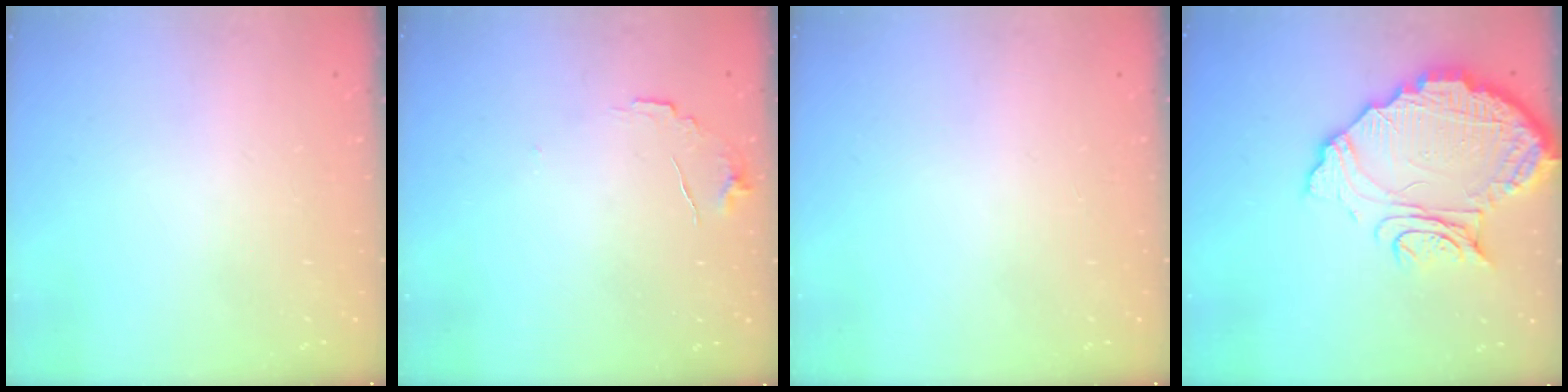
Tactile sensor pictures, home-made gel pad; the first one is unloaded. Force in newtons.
{"total": 6.3, "press": 6.2, "slide": 0.4}
{"total": 0.0}
{"total": 14.9, "press": 14.8, "slide": 1.4}